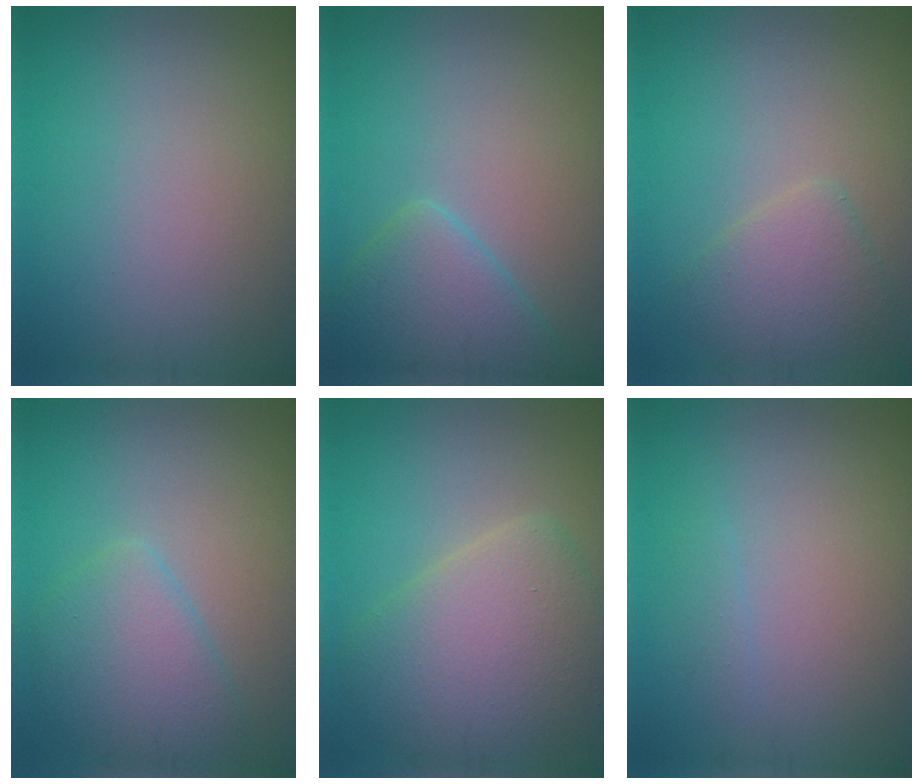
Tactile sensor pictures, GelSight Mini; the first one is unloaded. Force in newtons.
{"total": 4.6, "press": 4.6, "slide": 0.3}
{"total": 3.0, "press": 3.0, "slide": 0.2}
{"total": 4.3, "press": 4.3, "slide": 0.2}
{"total": 6.9, "press": 6.9, "slide": 0.5}
{"total": 0.8, "press": 0.8, "slide": 0.0}